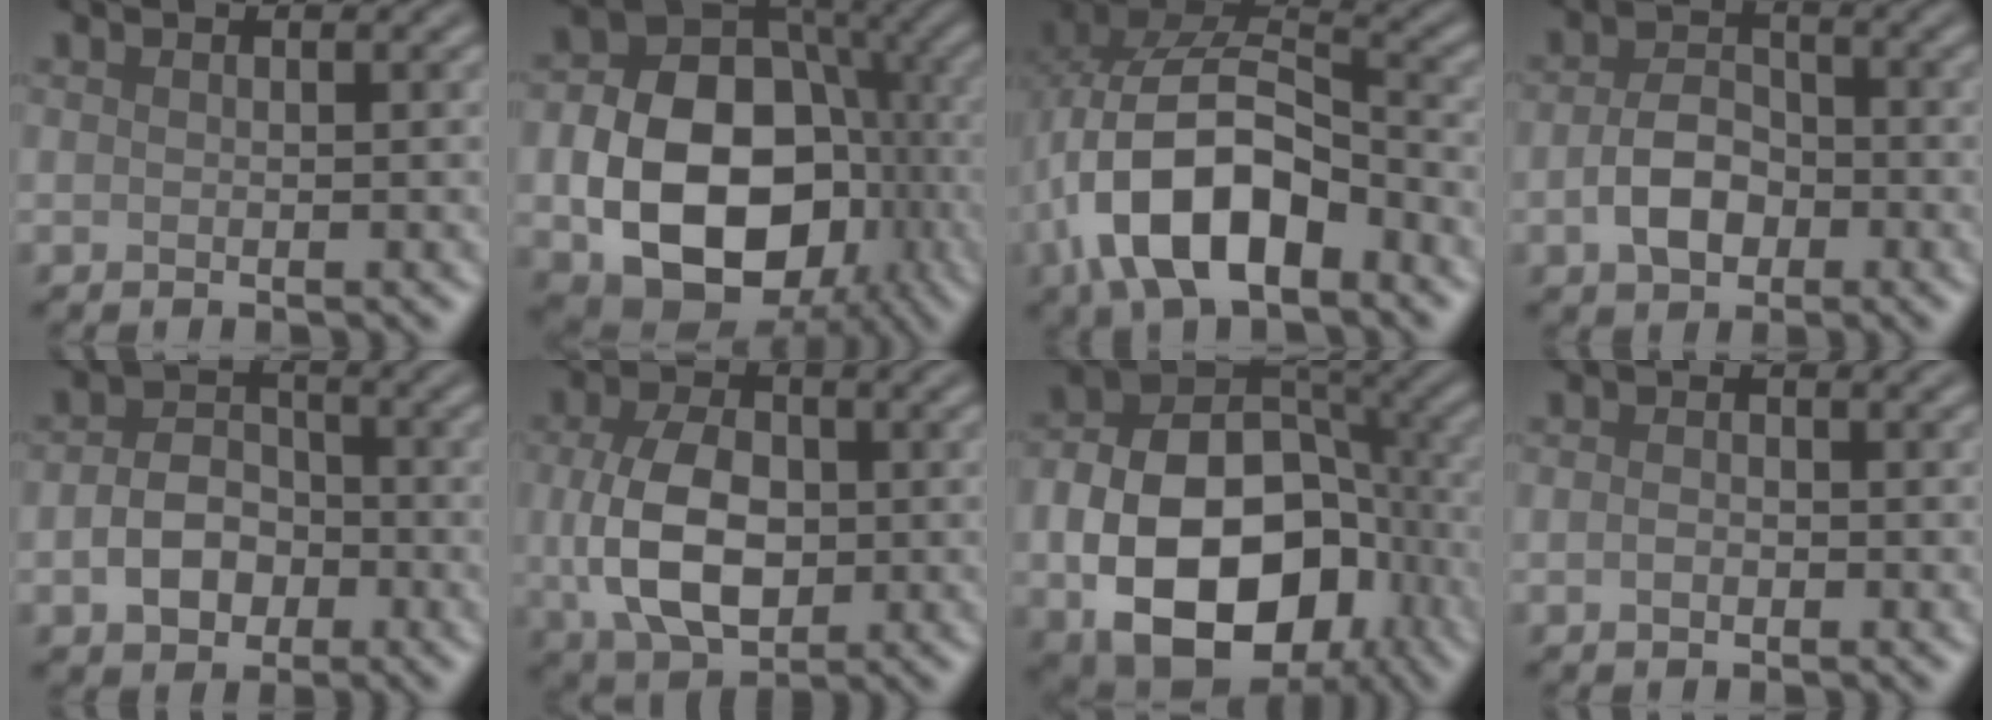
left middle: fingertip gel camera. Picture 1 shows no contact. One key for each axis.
{"total": 13.9, "fx": -3.2, "fy": 10.0, "fz": 9.1, "tx": -0.144, "ty": -0.022, "tz": -0.061}
{"total": 11.4, "fx": -4.1, "fy": 6.2, "fz": 8.6, "tx": -0.171, "ty": 0.004, "tz": -0.080}
{"total": 4.2, "fx": -1.2, "fy": 2.9, "fz": 2.8, "tx": -0.054, "ty": 0.002, "tz": -0.026}
{"total": 4.2, "fx": -1.4, "fy": 3.2, "fz": 2.4, "tx": -0.040, "ty": 0.001, "tz": -0.027}
{"total": 7.8, "fx": -0.3, "fy": 5.2, "fz": 5.8, "tx": -0.125, "ty": -0.007, "tz": -0.005}
{"total": 14.3, "fx": -4.0, "fy": 9.8, "fz": 9.6, "tx": -0.167, "ty": -0.024, "tz": -0.069}
{"total": 1.0, "fx": -0.4, "fy": 0.7, "fz": 0.6, "tx": -0.014, "ty": 0.000, "tz": -0.010}